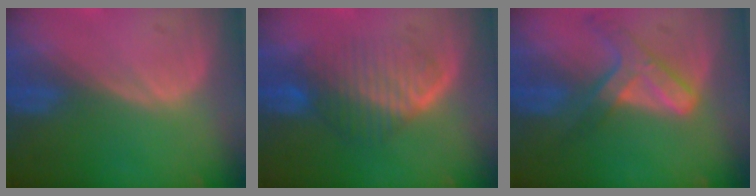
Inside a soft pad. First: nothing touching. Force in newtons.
{"total": 6.7, "press": 6.4, "slide": 1.7}
{"total": 7.1, "press": 6.0, "slide": 3.8}